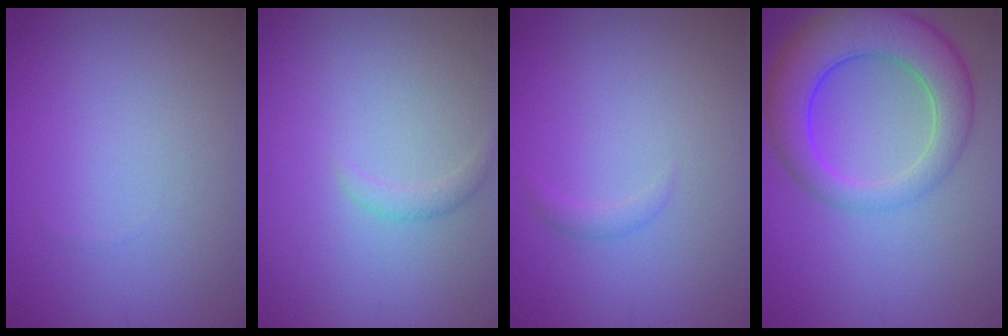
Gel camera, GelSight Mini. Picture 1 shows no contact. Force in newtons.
{"total": 1.1, "press": 1.1, "slide": 0.1}
{"total": 0.9, "press": 0.9, "slide": 0.0}
{"total": 7.6, "press": 7.6, "slide": 0.3}